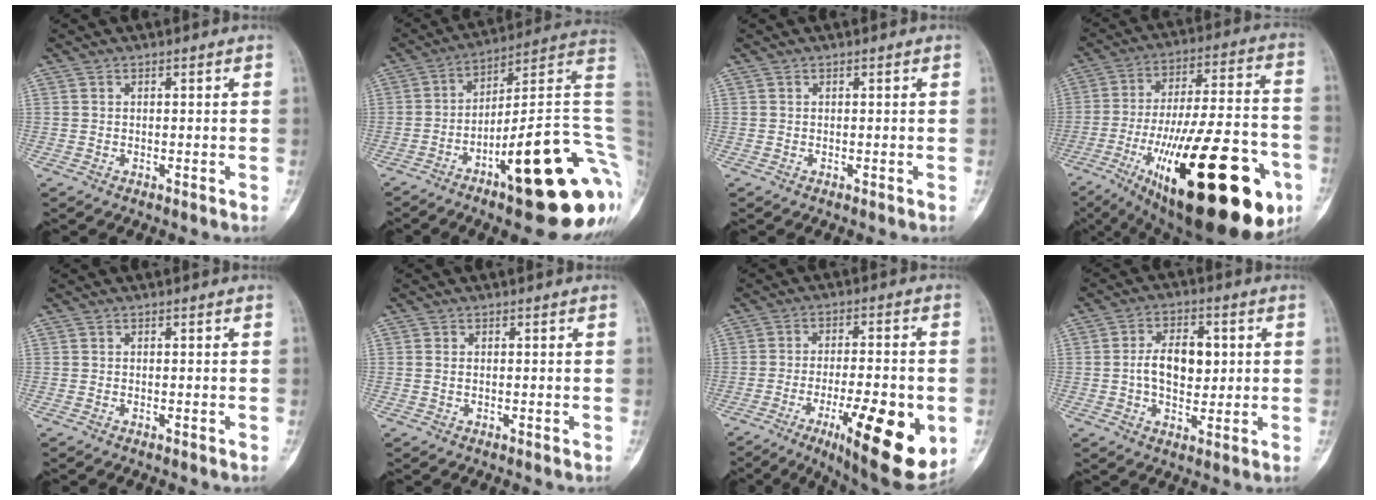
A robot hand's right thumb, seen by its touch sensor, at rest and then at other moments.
{"total": 27.3, "force": [-8.6, 6.6, 25.1], "torque": [-0.265, 0.060, -0.119]}
{"total": 0.0}
{"total": 38.2, "force": [-15.0, 13.2, 32.5], "torque": [-0.460, 0.039, -0.222]}
{"total": 0.0}
{"total": 0.7, "force": [0.0, 0.4, 0.6], "torque": [-0.014, 0.000, 0.001]}
{"total": 19.6, "force": [-6.4, 5.8, 17.6], "torque": [-0.224, -0.002, -0.081]}
{"total": 9.1, "force": [0.7, 5.5, 7.2], "torque": [-0.100, 0.005, 0.011]}